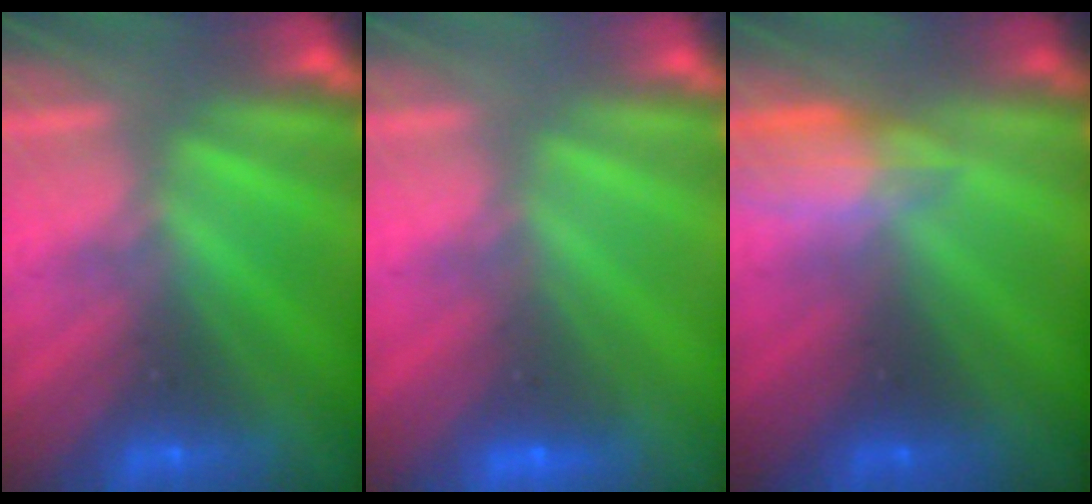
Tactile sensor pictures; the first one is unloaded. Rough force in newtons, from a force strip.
{"total": 2.0}
{"total": 2.7}